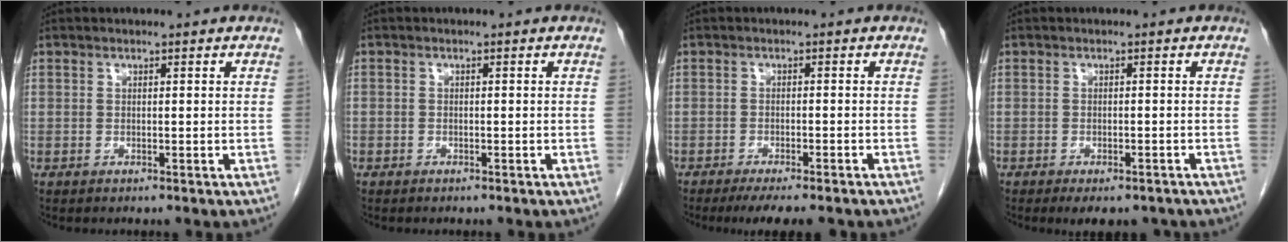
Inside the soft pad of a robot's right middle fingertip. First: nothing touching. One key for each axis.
{"total": 0.8, "fx": -0.5, "fy": 0.6, "fz": 0.0, "tx": -0.008, "ty": 0.003, "tz": -0.011}
{"total": 7.9, "fx": -6.5, "fy": 1.1, "fz": 4.3, "tx": -0.051, "ty": -0.012, "tz": -0.092}
{"total": 5.9, "fx": -4.7, "fy": 2.3, "fz": 2.7, "tx": -0.025, "ty": -0.003, "tz": -0.059}